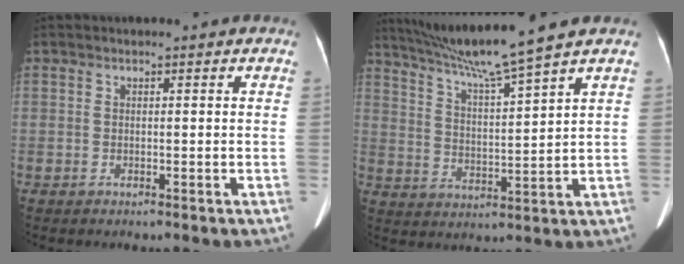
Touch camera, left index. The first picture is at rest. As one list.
[{"total": 11.2, "force": [9.5, -2.5, 5.5], "torque": [-0.100, -0.002, 0.170]}]